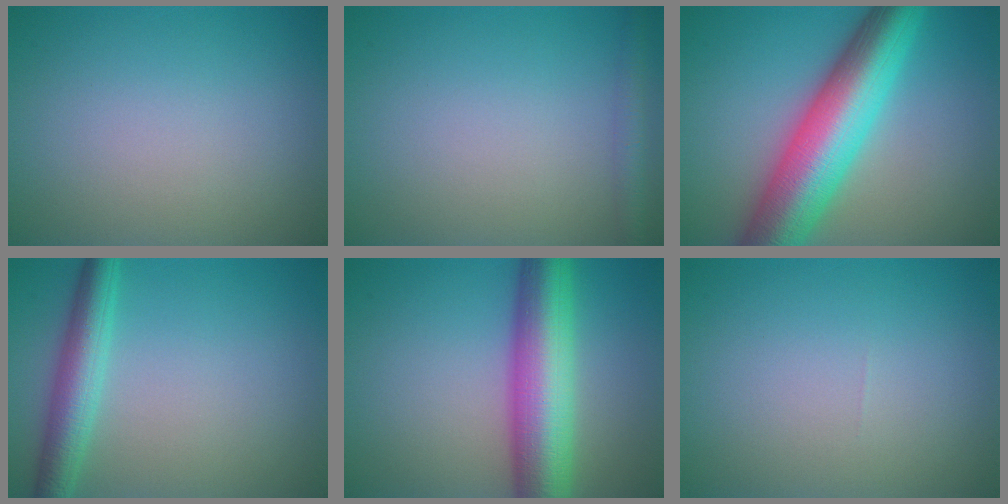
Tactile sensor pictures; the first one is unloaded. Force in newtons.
{"total": 1.8, "press": 1.8, "slide": 0.1}
{"total": 11.4, "press": 11.4, "slide": 0.2}
{"total": 4.2, "press": 4.2, "slide": 0.1}
{"total": 9.7, "press": 9.7, "slide": 0.1}
{"total": 0.0}